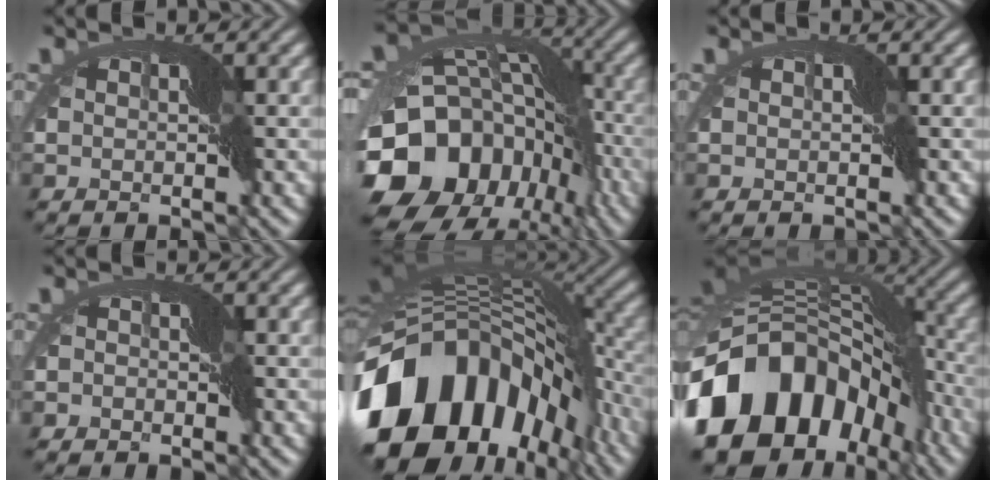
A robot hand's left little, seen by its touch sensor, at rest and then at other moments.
{"total": 19.1, "force": [-8.5, 13.9, 9.9], "torque": [-0.206, -0.024, -0.137]}
{"total": 0.0}
{"total": 2.4, "force": [-2.0, 1.2, 0.2], "torque": [-0.003, 0.002, -0.036]}
{"total": 16.1, "force": [-5.8, 10.0, 11.2], "torque": [-0.239, -0.005, -0.115]}
{"total": 16.0, "force": [-6.5, 10.8, 9.9], "torque": [-0.211, 0.002, -0.124]}